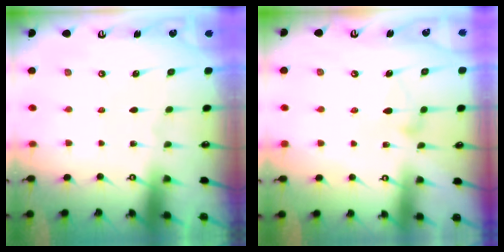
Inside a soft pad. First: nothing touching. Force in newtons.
{"total": 6.9, "press": 6.9, "slide": 0.3}